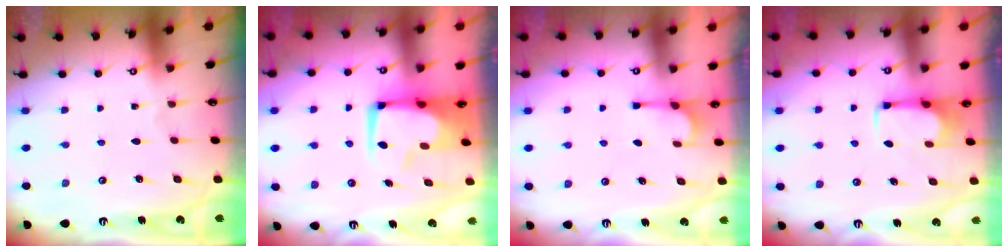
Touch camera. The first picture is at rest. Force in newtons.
{"total": 5.3, "press": 5.2, "slide": 1.0}
{"total": 3.3, "press": 3.1, "slide": 1.1}
{"total": 3.0, "press": 2.9, "slide": 0.5}